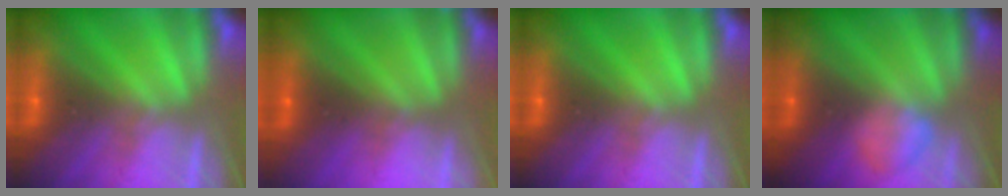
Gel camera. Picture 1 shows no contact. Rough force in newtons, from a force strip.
{"total": 3.3}
{"total": 0.0}
{"total": 2.2}